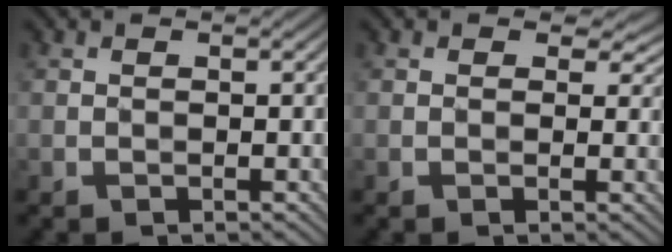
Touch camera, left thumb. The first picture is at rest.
{"total": 3.2, "force": [1.5, 2.1, 1.9], "torque": [-0.031, -0.006, 0.013]}